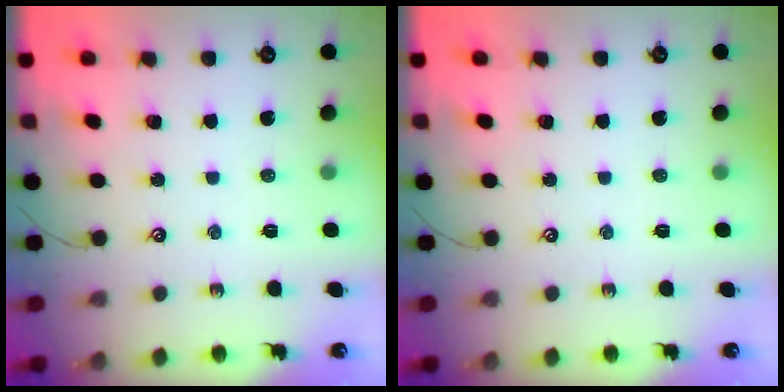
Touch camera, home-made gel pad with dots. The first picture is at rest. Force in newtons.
{"total": 0.0}